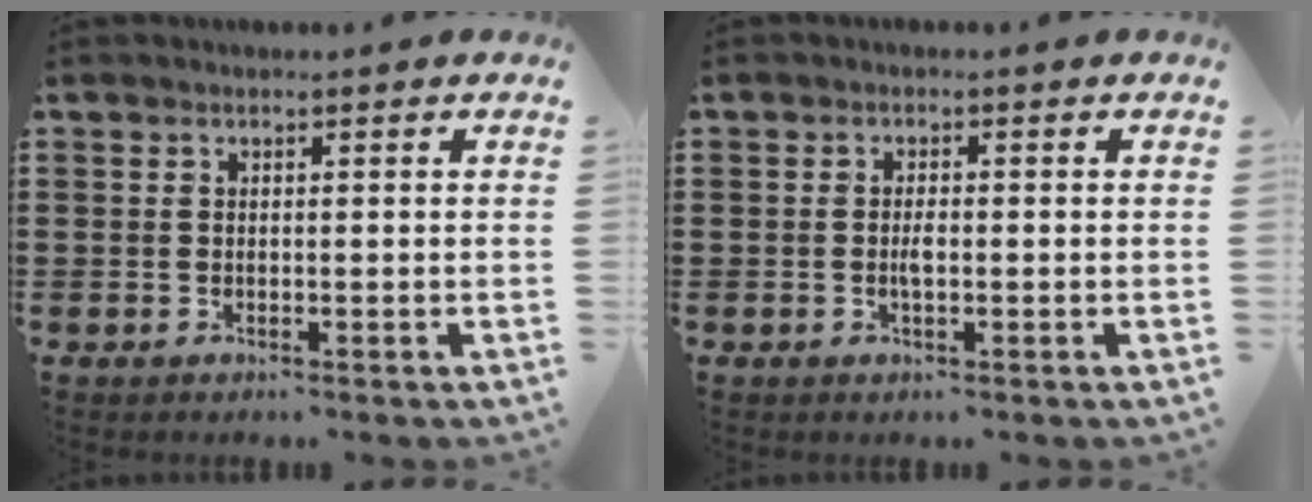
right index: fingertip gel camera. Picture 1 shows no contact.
{"total": 2.0, "force": [-0.3, 0.6, 1.8], "torque": [-0.041, -0.002, -0.008]}